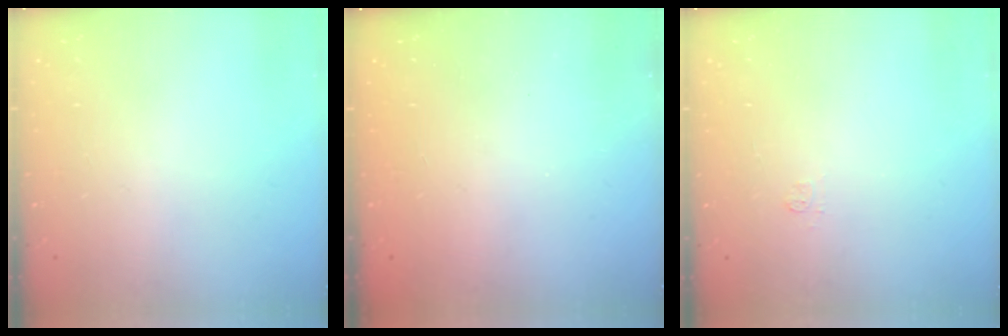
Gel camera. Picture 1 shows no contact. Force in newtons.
{"total": 2.6, "press": 2.4, "slide": 0.8}
{"total": 3.2, "press": 3.2, "slide": 0.4}